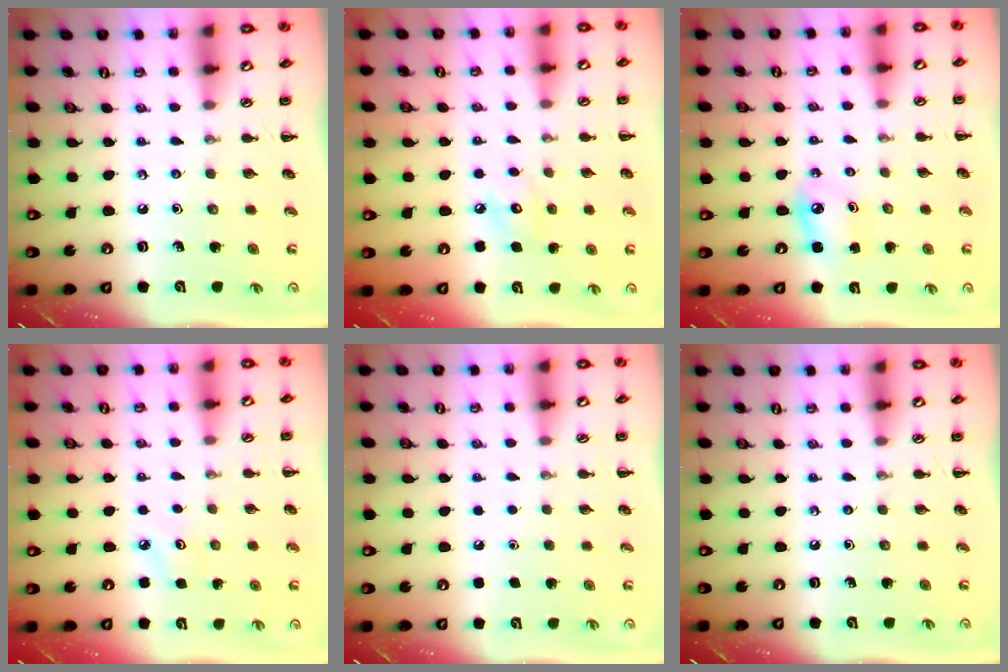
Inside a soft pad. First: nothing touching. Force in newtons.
{"total": 6.2, "press": 6.0, "slide": 1.3}
{"total": 5.0, "press": 4.8, "slide": 1.1}
{"total": 3.9, "press": 3.7, "slide": 1.1}
{"total": 1.8, "press": 1.8, "slide": 0.1}
{"total": 0.0}